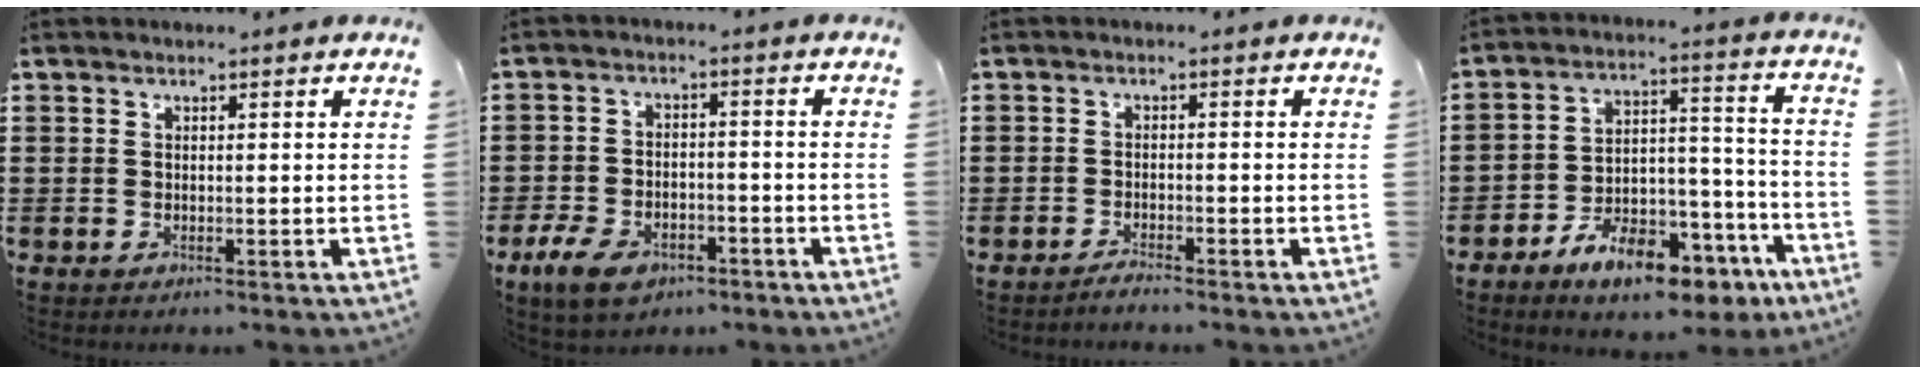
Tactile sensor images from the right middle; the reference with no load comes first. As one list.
[{"total": 5.8, "force": [-4.0, 2.7, 3.1], "torque": [-0.070, 0.008, -0.079]}, {"total": 1.4, "force": [-1.3, 0.0, 0.5], "torque": [-0.010, -0.002, -0.025]}, {"total": 10.5, "force": [-8.1, 4.1, 5.5], "torque": [-0.086, 0.041, -0.145]}]